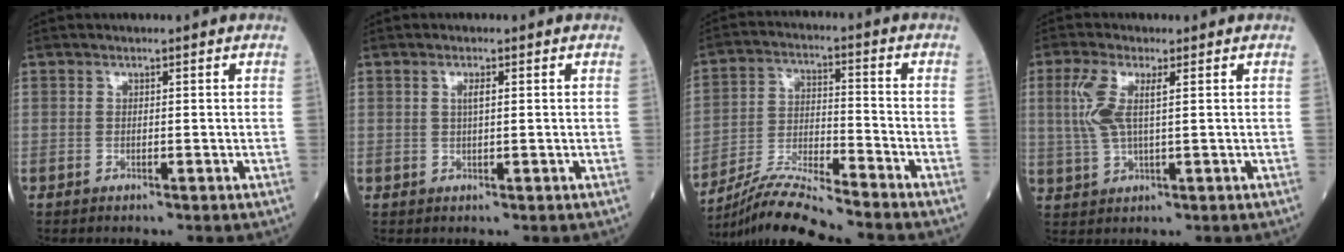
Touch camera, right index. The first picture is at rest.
{"total": 1.1, "force": [0.2, 0.2, 1.0], "torque": [-0.022, 0.002, 0.003]}
{"total": 11.1, "force": [-10.3, -1.1, 4.0], "torque": [-0.077, -0.006, -0.190]}
{"total": 5.9, "force": [1.5, 1.6, 5.5], "torque": [-0.143, 0.008, 0.031]}